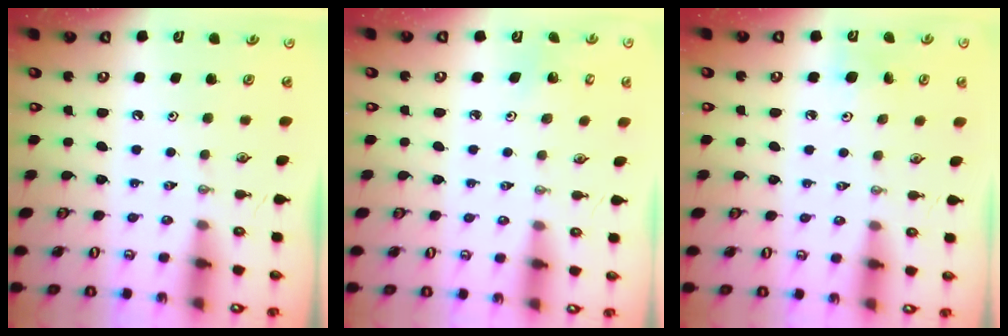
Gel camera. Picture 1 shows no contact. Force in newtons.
{"total": 1.7, "press": 1.7, "slide": 0.1}
{"total": 7.1, "press": 7.0, "slide": 0.7}